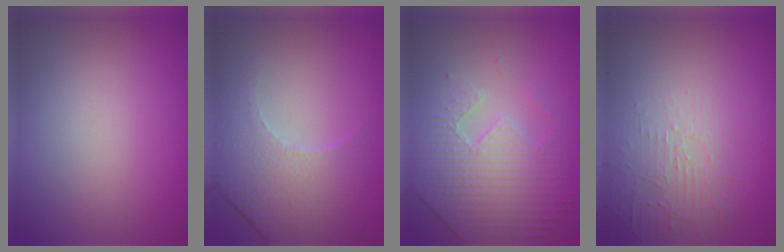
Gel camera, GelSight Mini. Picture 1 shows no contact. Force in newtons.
{"total": 4.4, "press": 4.2, "slide": 1.2}
{"total": 7.1, "press": 5.5, "slide": 4.5}
{"total": 1.9, "press": 1.0, "slide": 1.6}